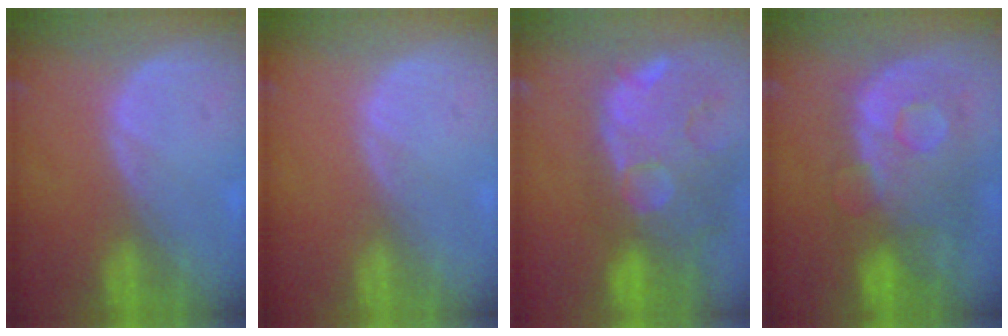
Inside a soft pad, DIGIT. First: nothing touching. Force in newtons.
{"total": 0.0}
{"total": 14.4, "press": 11.7, "slide": 8.5}
{"total": 11.2, "press": 9.7, "slide": 5.5}